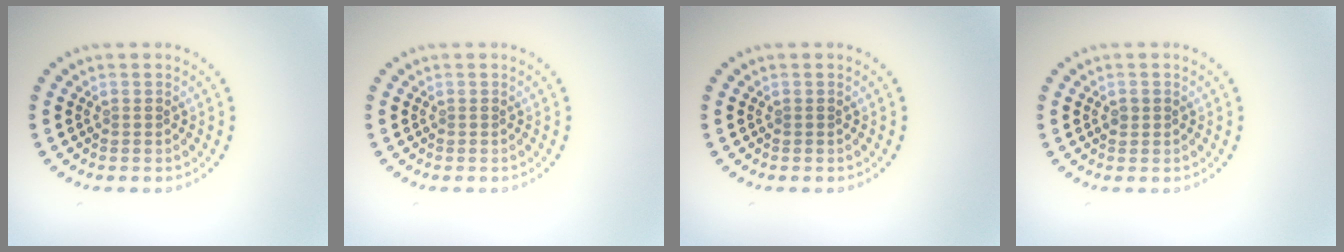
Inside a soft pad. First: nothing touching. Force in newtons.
{"total": 0.0}
{"total": 0.0}
{"total": 0.9, "press": 0.9, "slide": 0.1}